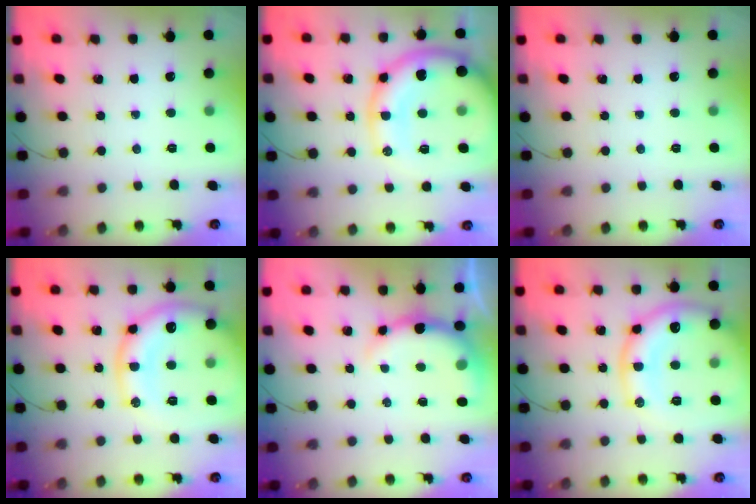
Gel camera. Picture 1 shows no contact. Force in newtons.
{"total": 20.1, "press": 20.0, "slide": 2.1}
{"total": 0.0}
{"total": 16.5, "press": 16.3, "slide": 2.4}
{"total": 6.9, "press": 6.8, "slide": 1.3}
{"total": 16.5, "press": 16.3, "slide": 2.4}